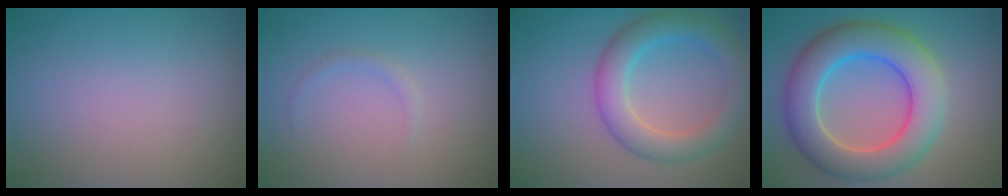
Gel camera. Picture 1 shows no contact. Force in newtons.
{"total": 0.7, "press": 0.7, "slide": 0.1}
{"total": 4.7, "press": 4.7, "slide": 0.2}
{"total": 8.2, "press": 8.2, "slide": 0.4}